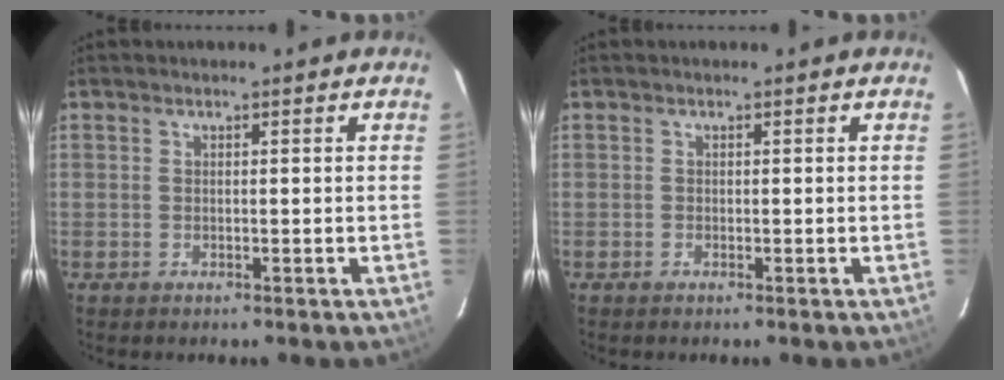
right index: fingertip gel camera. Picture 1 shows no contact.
{"total": 0.0}